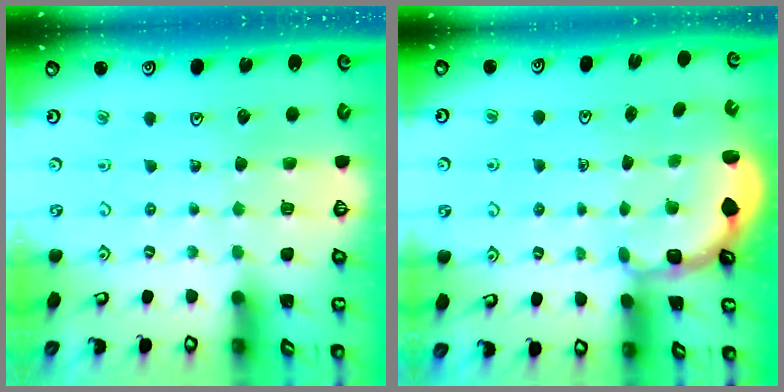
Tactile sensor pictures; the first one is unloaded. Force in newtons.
{"total": 2.7, "press": 2.1, "slide": 1.7}